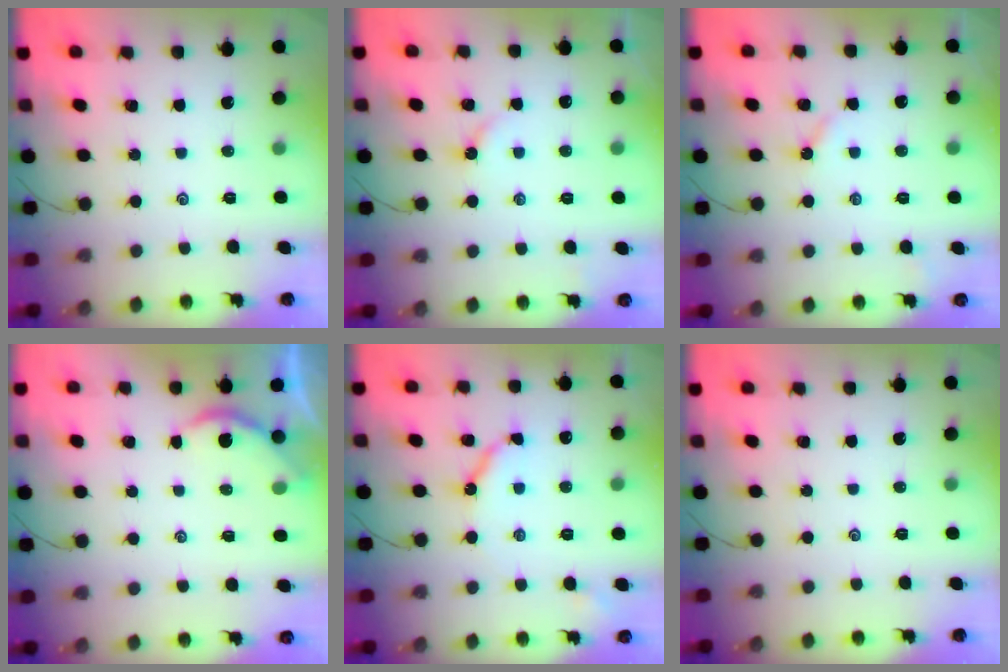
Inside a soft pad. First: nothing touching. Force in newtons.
{"total": 2.7, "press": 2.6, "slide": 0.5}
{"total": 2.0, "press": 2.0, "slide": 0.3}
{"total": 2.2, "press": 2.2, "slide": 0.2}
{"total": 7.1, "press": 7.0, "slide": 0.7}
{"total": 0.0}